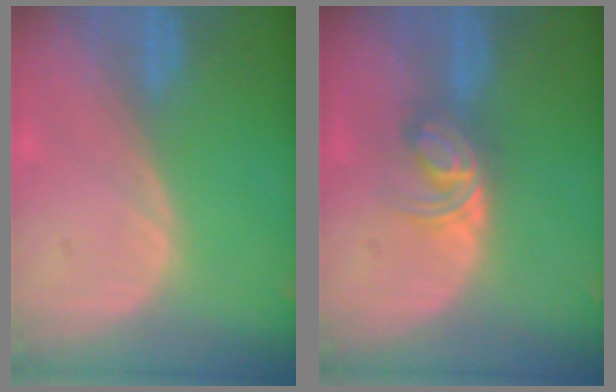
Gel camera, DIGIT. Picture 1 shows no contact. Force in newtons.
{"total": 6.0, "press": 5.2, "slide": 3.0}